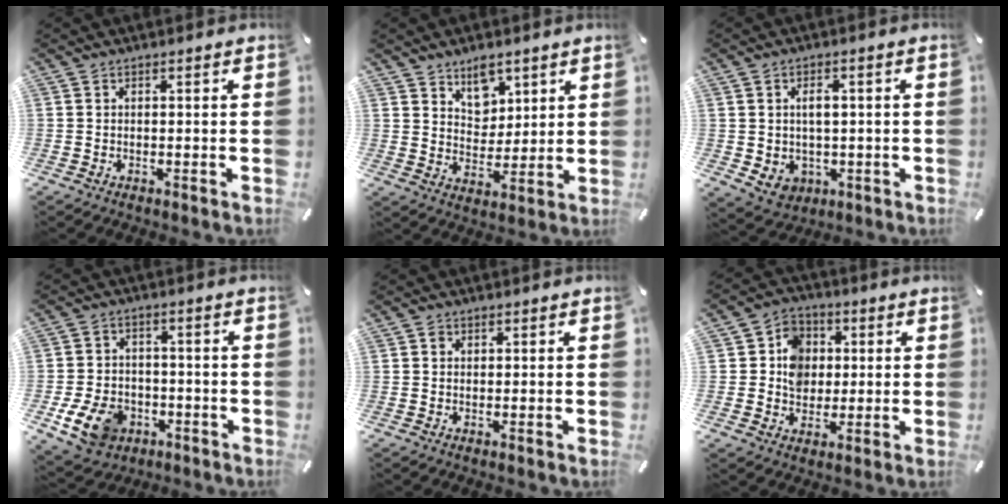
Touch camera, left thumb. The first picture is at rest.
{"total": 7.9, "force": [5.4, 5.5, 1.5], "torque": [-0.010, -0.040, 0.097]}
{"total": 6.4, "force": [1.0, 5.4, 3.3], "torque": [-0.041, 0.000, 0.016]}
{"total": 10.7, "force": [-4.1, 8.2, 5.5], "torque": [-0.114, 0.021, -0.075]}
{"total": 1.1, "force": [0.3, 1.0, 0.2], "torque": [0.004, 0.002, 0.003]}
{"total": 8.6, "force": [0.4, 7.9, 3.3], "torque": [-0.049, 0.013, 0.008]}